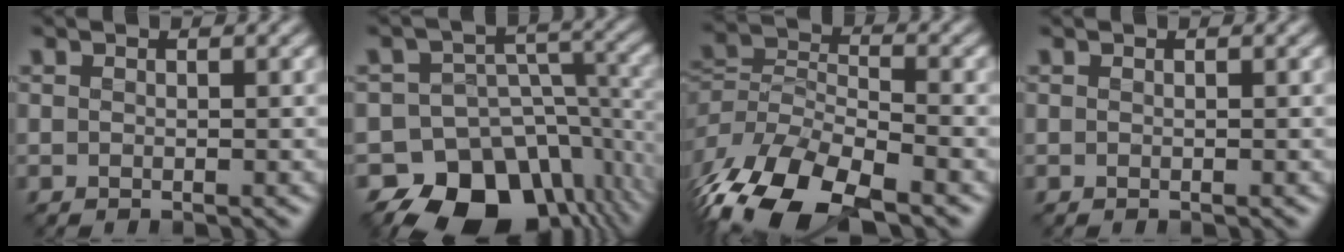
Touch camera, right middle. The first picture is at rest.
{"total": 15.6, "force": [-10.0, 10.9, 5.0], "torque": [-0.099, -0.013, -0.145]}
{"total": 11.6, "force": [-7.1, 5.3, 7.5], "torque": [-0.158, -0.014, -0.133]}
{"total": 0.0}